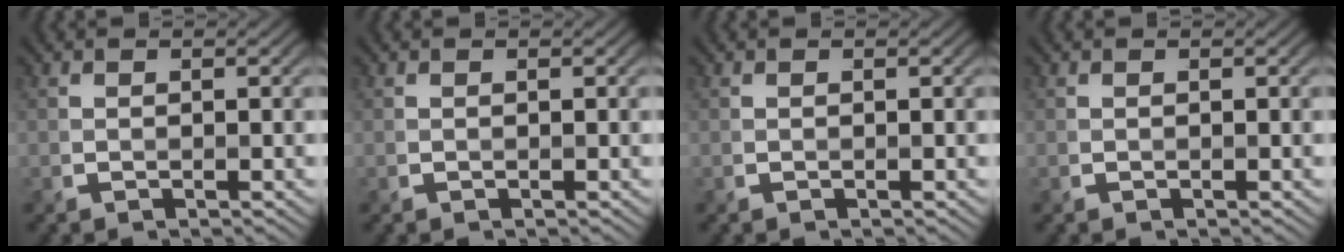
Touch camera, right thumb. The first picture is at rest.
{"total": 0.0}
{"total": 0.0}
{"total": 0.0}